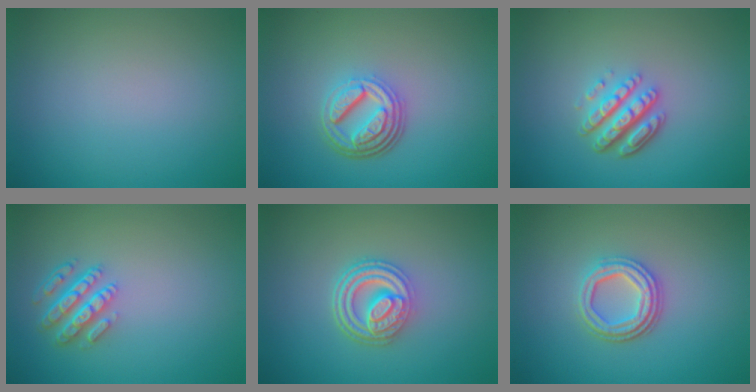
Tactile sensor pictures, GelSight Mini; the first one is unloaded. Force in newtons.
{"total": 4.9, "press": 3.5, "slide": 3.4}
{"total": 4.6, "press": 3.4, "slide": 3.2}
{"total": 4.3, "press": 3.3, "slide": 2.7}
{"total": 4.9, "press": 3.8, "slide": 3.1}
{"total": 3.7, "press": 3.0, "slide": 2.0}